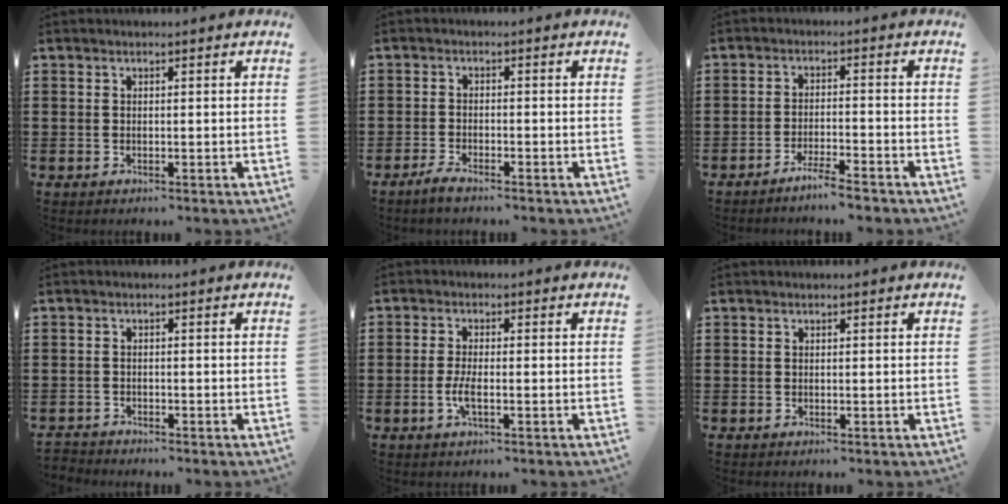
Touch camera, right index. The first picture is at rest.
{"total": 2.0, "force": [-1.9, 0.3, 0.7], "torque": [-0.029, -0.001, -0.042]}
{"total": 3.7, "force": [-3.4, -0.1, 1.4], "torque": [-0.032, -0.002, -0.067]}
{"total": 1.7, "force": [-1.7, 0.1, -0.3], "torque": [-0.001, 0.003, -0.037]}
{"total": 3.1, "force": [-1.1, 0.7, 2.9], "torque": [-0.064, -0.005, -0.024]}
{"total": 0.0}